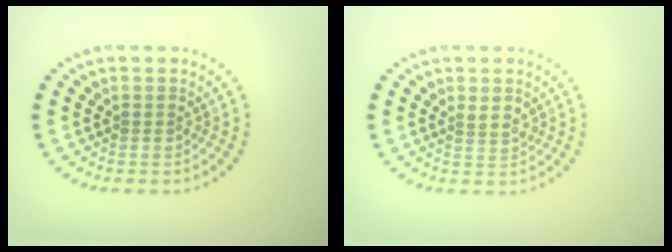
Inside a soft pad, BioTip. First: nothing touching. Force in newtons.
{"total": 1.5, "press": 1.1, "slide": 0.9}